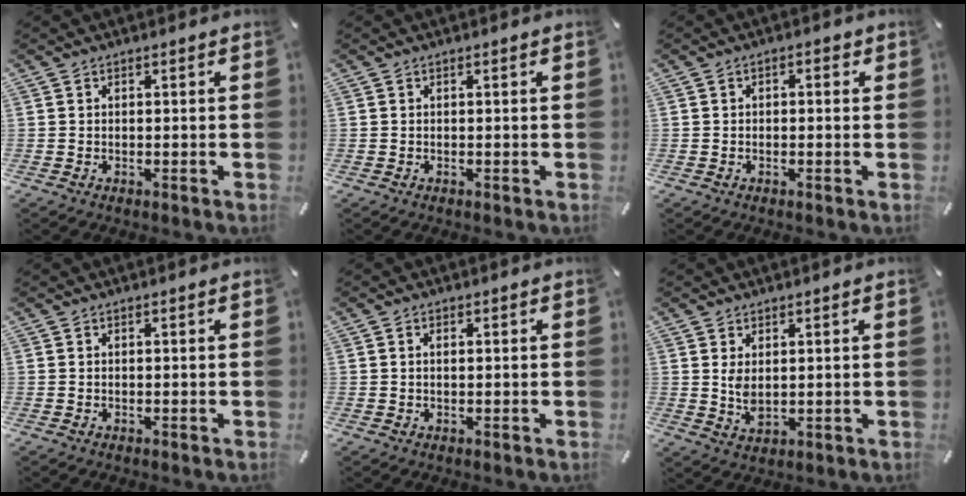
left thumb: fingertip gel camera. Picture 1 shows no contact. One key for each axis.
{"total": 0.0}
{"total": 1.3, "fx": -0.4, "fy": 0.8, "fz": 1.0, "tx": -0.017, "ty": 0.007, "tz": -0.009}
{"total": 0.0}
{"total": 0.9, "fx": 0.2, "fy": 0.5, "fz": 0.8, "tx": -0.016, "ty": 0.004, "tz": 0.003}
{"total": 3.9, "fx": 1.3, "fy": 2.2, "fz": 2.9, "tx": -0.066, "ty": -0.005, "tz": 0.017}